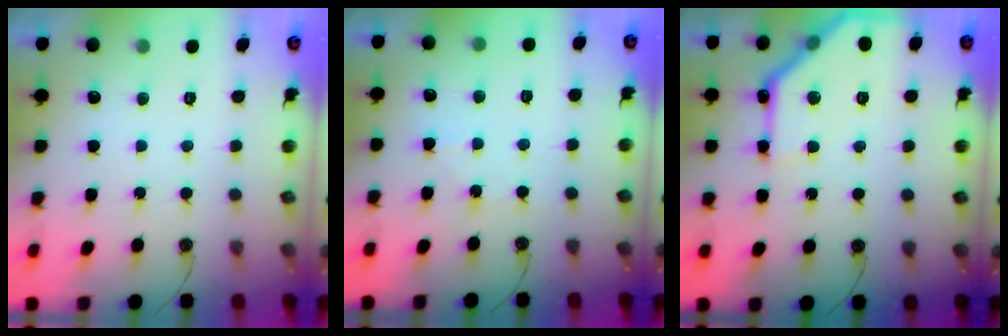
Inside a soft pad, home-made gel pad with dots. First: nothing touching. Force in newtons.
{"total": 3.3, "press": 3.2, "slide": 0.6}
{"total": 15.5, "press": 15.5, "slide": 0.2}